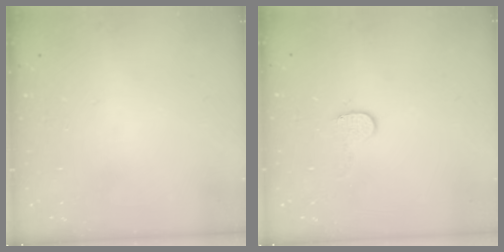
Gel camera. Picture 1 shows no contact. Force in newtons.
{"total": 5.6, "press": 5.6, "slide": 0.5}